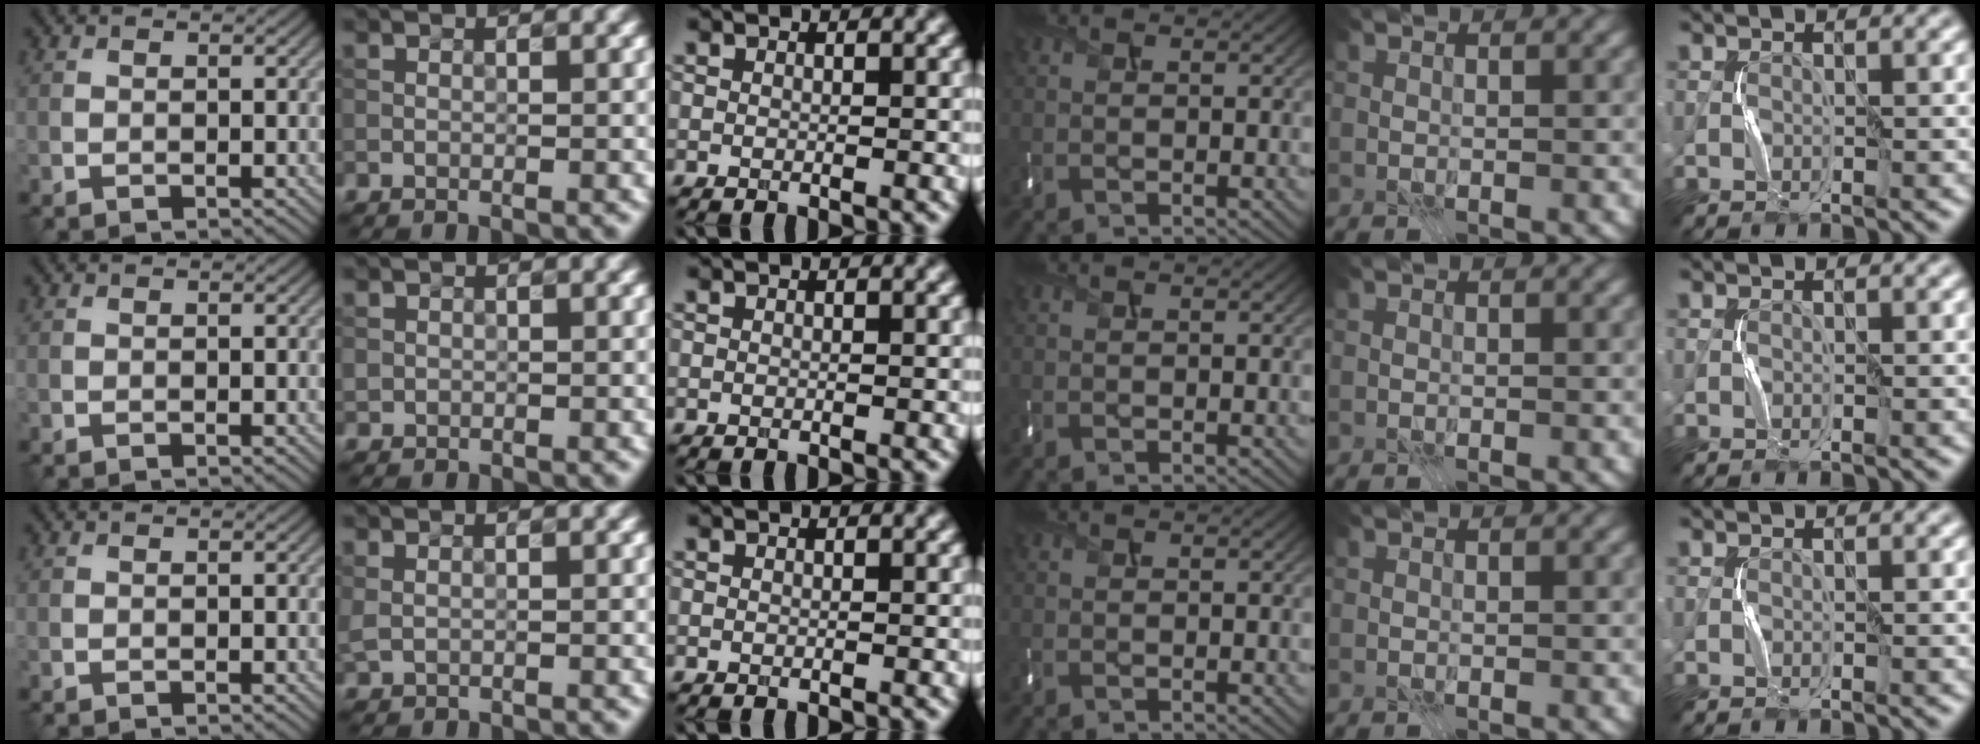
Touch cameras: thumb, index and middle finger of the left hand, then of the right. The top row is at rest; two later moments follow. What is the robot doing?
{"motion": "press", "object": "mouse"}